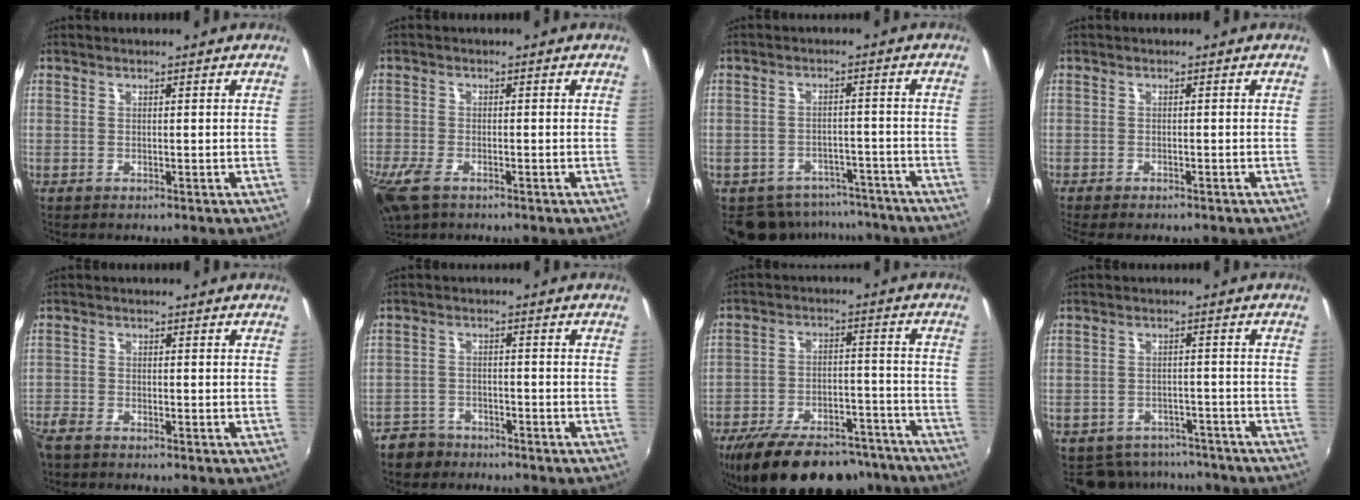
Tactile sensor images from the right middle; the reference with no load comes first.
{"total": 7.1, "force": [-4.5, 3.2, 4.4], "torque": [-0.118, -0.025, -0.089]}
{"total": 11.6, "force": [-9.5, 6.1, 2.6], "torque": [-0.066, 0.010, -0.119]}
{"total": 3.9, "force": [-3.3, 0.9, 1.9], "torque": [-0.045, -0.024, -0.053]}
{"total": 3.4, "force": [-2.9, 1.0, 1.4], "torque": [-0.039, -0.013, -0.061]}
{"total": 5.6, "force": [-4.4, 3.4, 0.9], "torque": [-0.039, 0.009, -0.078]}
{"total": 24.2, "force": [-19.6, 9.2, 10.8], "torque": [-0.209, -0.001, -0.271]}
{"total": 9.1, "force": [-7.8, 4.5, 1.5], "torque": [-0.041, 0.007, -0.102]}